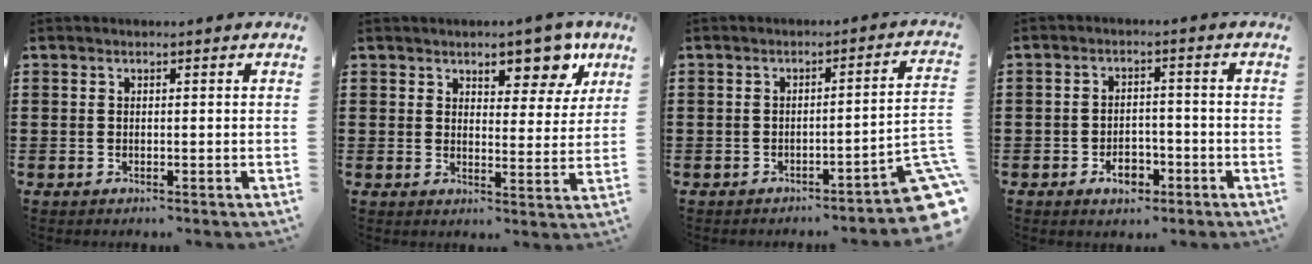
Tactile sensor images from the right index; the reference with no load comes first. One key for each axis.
{"total": 7.8, "fx": 5.8, "fy": 3.3, "fz": 4.0, "tx": -0.059, "ty": -0.021, "tz": 0.096}
{"total": 4.4, "fx": -3.0, "fy": 0.2, "fz": 3.2, "tx": -0.047, "ty": -0.018, "tz": -0.059}
{"total": 4.4, "fx": -2.4, "fy": 2.6, "fz": 2.6, "tx": -0.036, "ty": 0.003, "tz": -0.044}